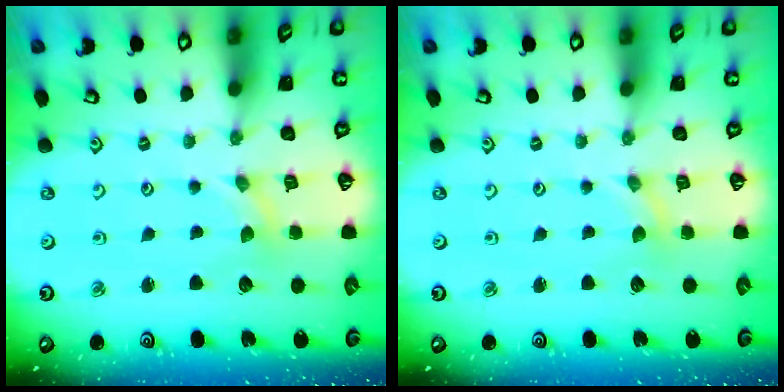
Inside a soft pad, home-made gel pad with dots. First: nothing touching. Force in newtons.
{"total": 0.0}